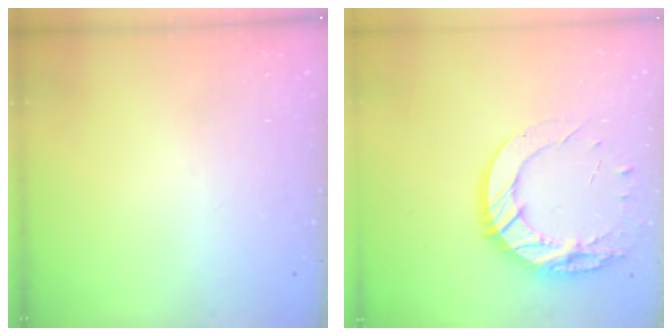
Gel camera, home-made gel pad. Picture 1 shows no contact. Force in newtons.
{"total": 16.5, "press": 16.5, "slide": 1.4}